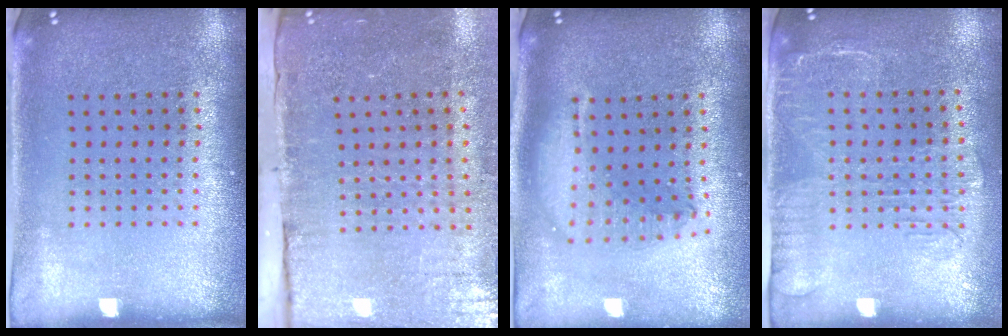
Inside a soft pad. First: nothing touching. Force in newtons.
{"total": 4.5, "press": 3.7, "slide": 2.5}
{"total": 1.9, "press": 1.6, "slide": 1.1}
{"total": 1.8, "press": 1.5, "slide": 0.9}